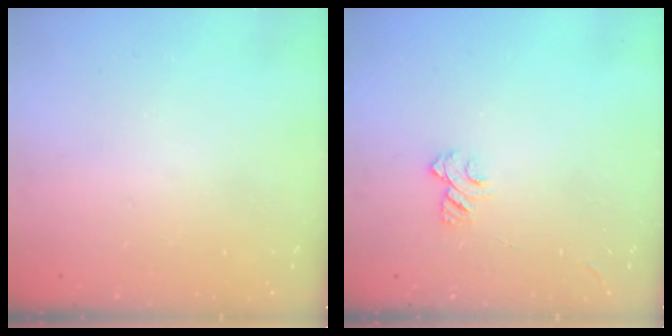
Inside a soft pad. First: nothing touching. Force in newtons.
{"total": 5.3, "press": 5.3, "slide": 0.5}